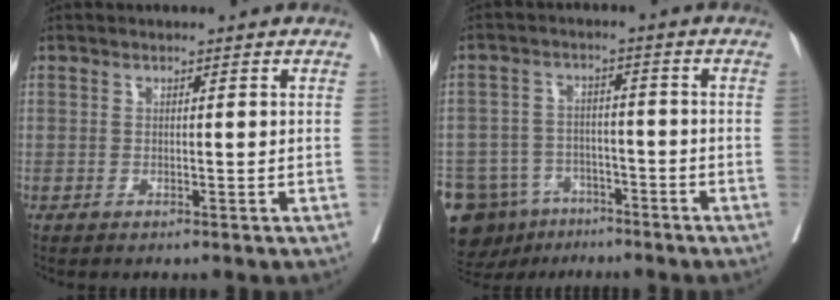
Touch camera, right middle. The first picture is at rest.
{"total": 15.1, "force": [-10.1, 9.7, 5.7], "torque": [-0.147, 0.001, -0.149]}